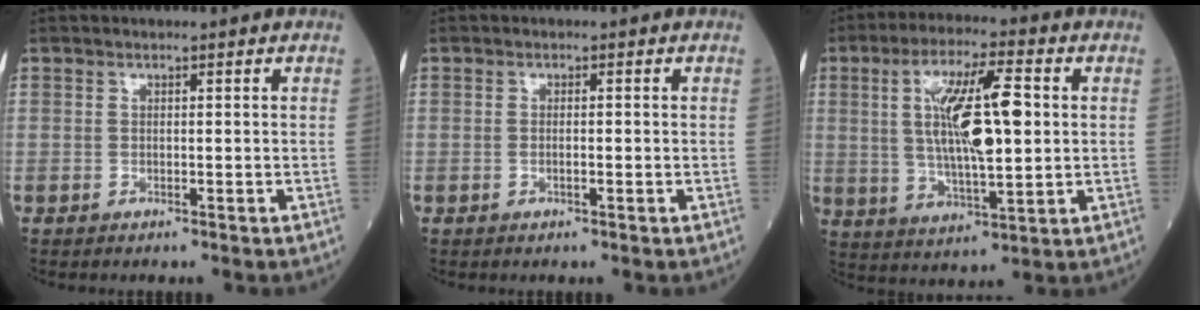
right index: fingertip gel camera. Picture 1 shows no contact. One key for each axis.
{"total": 1.0, "fx": -0.3, "fy": 0.3, "fz": 0.9, "tx": -0.023, "ty": 0.000, "tz": -0.004}
{"total": 13.6, "fx": 2.0, "fy": 3.0, "fz": 13.2, "tx": -0.248, "ty": 0.010, "tz": 0.036}